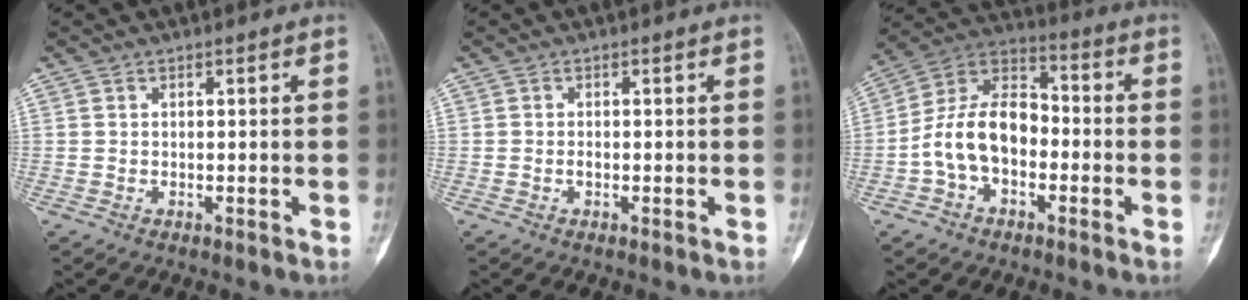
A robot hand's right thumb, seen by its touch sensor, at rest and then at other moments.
{"total": 0.6, "force": [-0.2, 0.3, 0.4], "torque": [-0.007, 0.002, -0.005]}
{"total": 13.6, "force": [-2.8, 8.9, 9.8], "torque": [-0.164, 0.049, -0.061]}